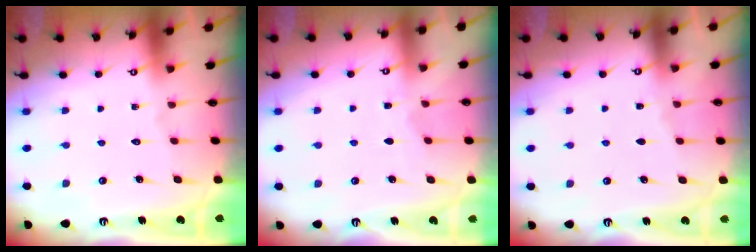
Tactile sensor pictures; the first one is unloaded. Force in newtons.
{"total": 2.9, "press": 2.9, "slide": 0.3}
{"total": 2.1, "press": 2.1, "slide": 0.3}